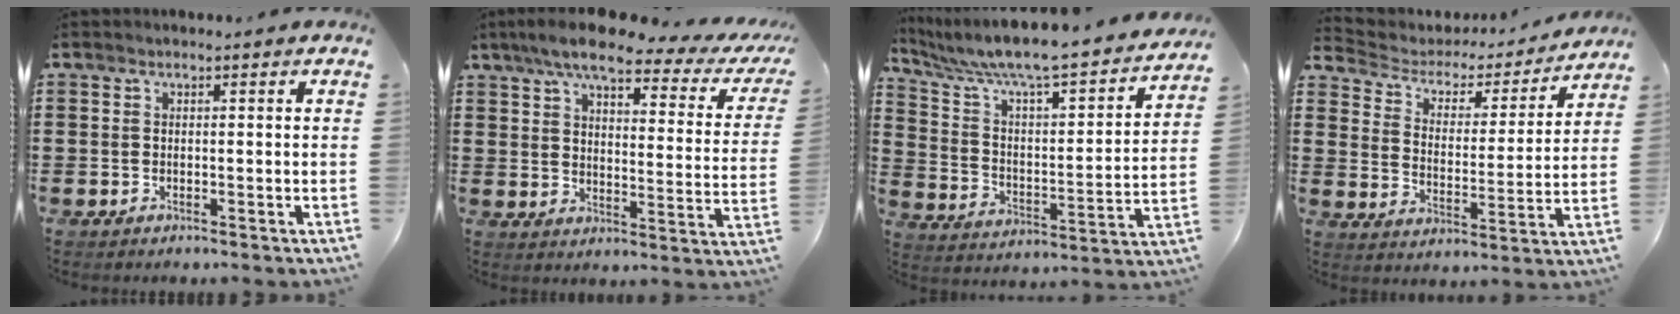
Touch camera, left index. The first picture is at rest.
{"total": 8.2, "force": [6.3, 1.5, 5.1], "torque": [-0.106, -0.026, 0.104]}
{"total": 7.0, "force": [6.3, 0.2, 3.1], "torque": [-0.087, -0.057, 0.100]}
{"total": 3.0, "force": [2.6, 1.5, 0.7], "torque": [-0.036, -0.022, 0.033]}